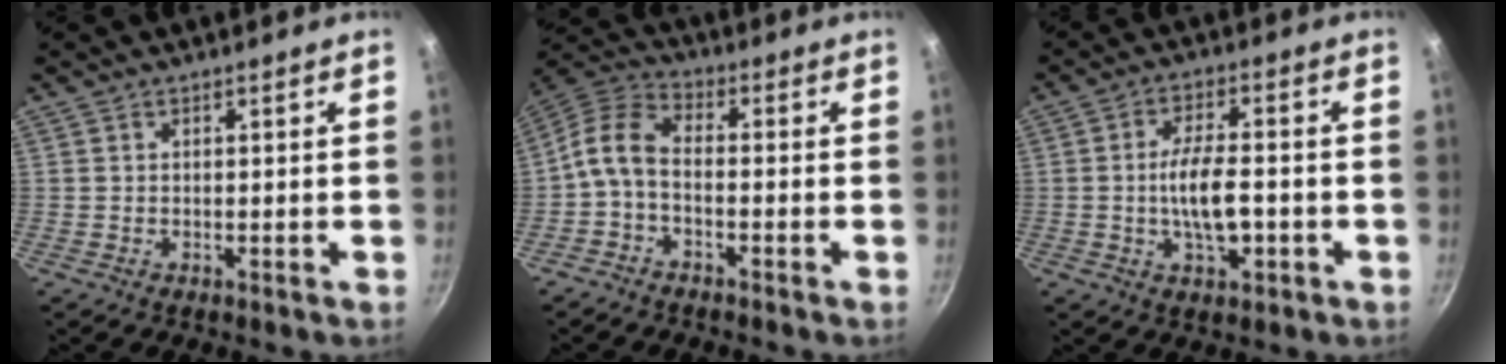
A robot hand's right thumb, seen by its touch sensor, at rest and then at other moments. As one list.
[{"total": 7.1, "force": [-2.4, 3.9, 5.4], "torque": [-0.125, 0.040, -0.059]}, {"total": 8.8, "force": [-1.7, 3.7, 7.8], "torque": [-0.130, 0.018, -0.032]}]